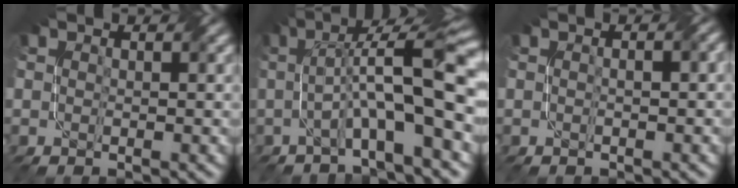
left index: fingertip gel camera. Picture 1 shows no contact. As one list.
[{"total": 9.4, "force": [-0.6, 1.8, 9.2], "torque": [-0.146, 0.027, -0.018]}, {"total": 1.6, "force": [0.3, 0.6, 1.5], "torque": [-0.020, 0.003, 0.000]}]